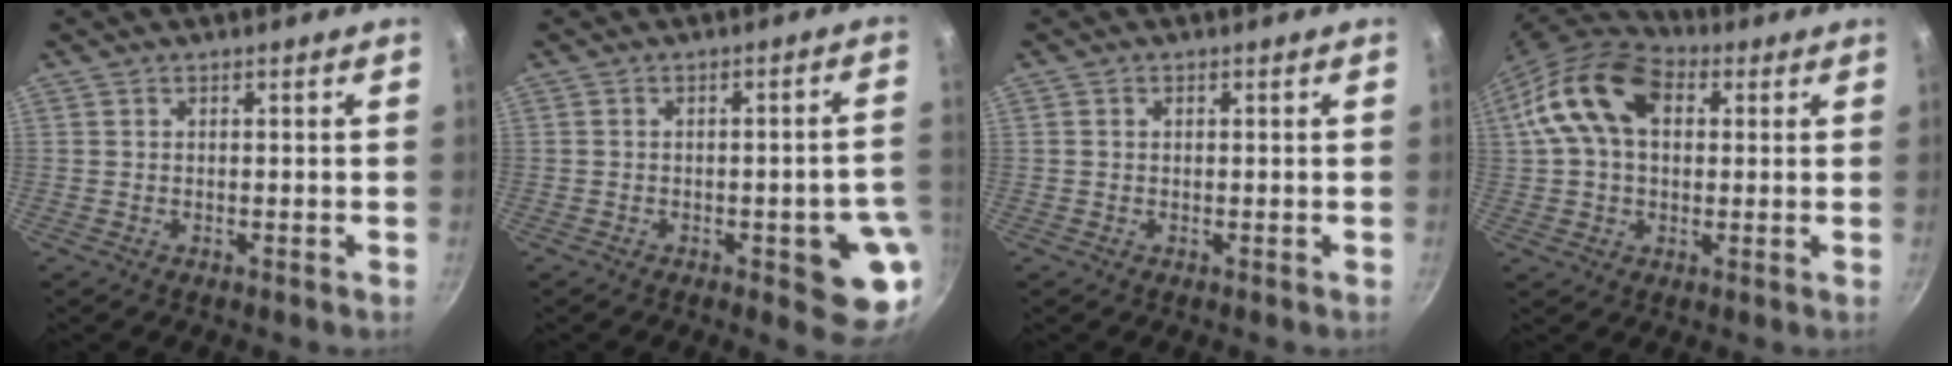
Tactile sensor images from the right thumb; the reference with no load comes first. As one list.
[{"total": 10.6, "force": [-3.1, 3.4, 9.5], "torque": [-0.074, 0.016, -0.035]}, {"total": 0.7, "force": [0.1, 0.6, 0.3], "torque": [-0.004, 0.004, 0.000]}, {"total": 15.4, "force": [3.6, 10.3, 10.8], "torque": [-0.177, 0.022, 0.047]}]